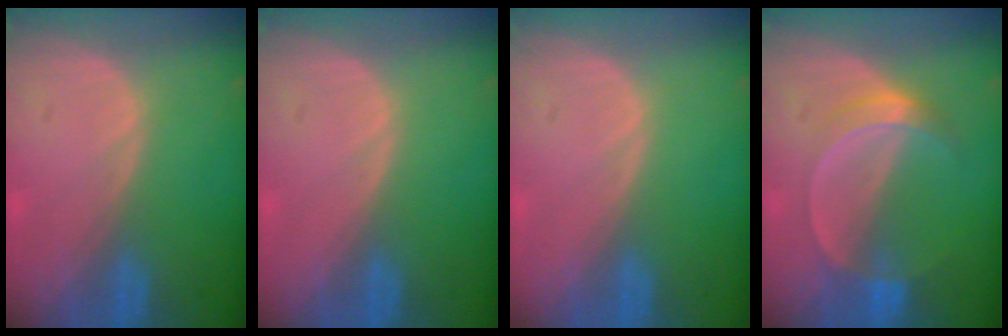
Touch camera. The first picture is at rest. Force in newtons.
{"total": 0.0}
{"total": 0.0}
{"total": 5.1, "press": 4.6, "slide": 2.1}